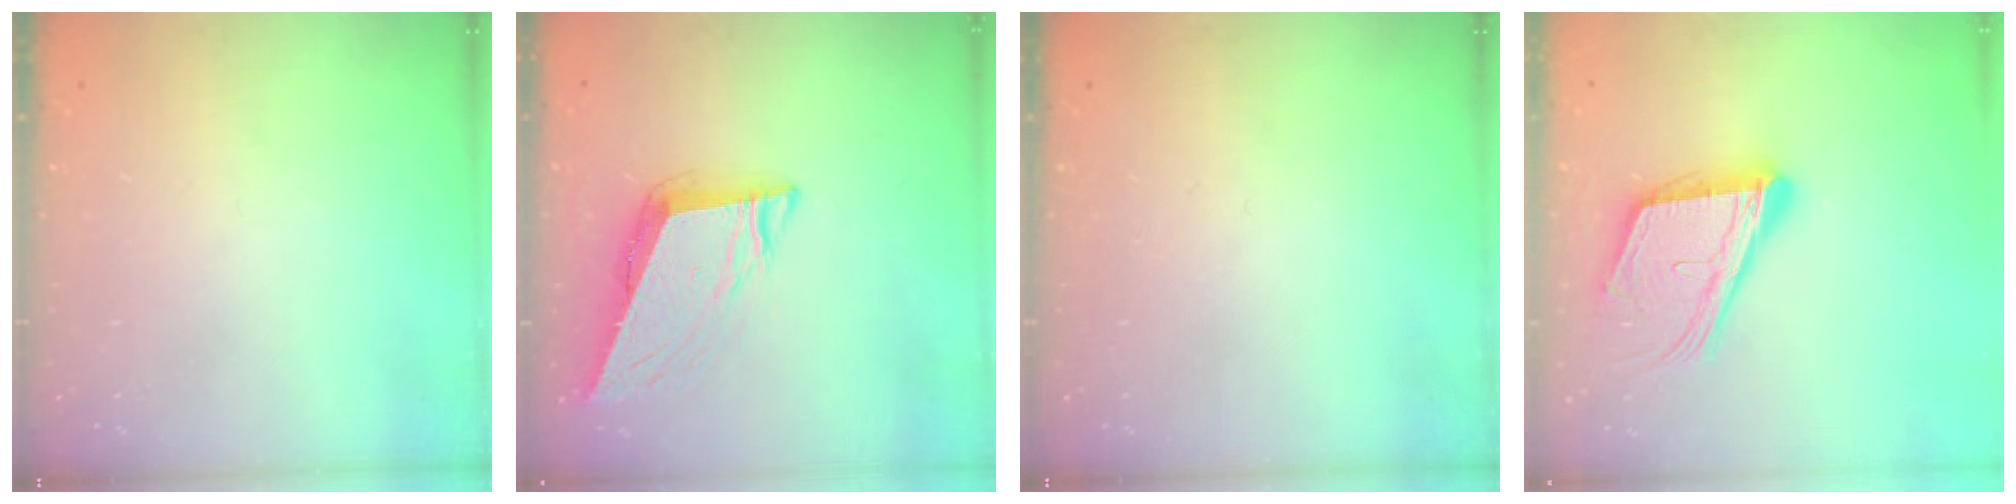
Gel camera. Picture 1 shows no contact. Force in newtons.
{"total": 9.8, "press": 9.3, "slide": 3.0}
{"total": 0.0}
{"total": 17.4, "press": 17.0, "slide": 3.7}